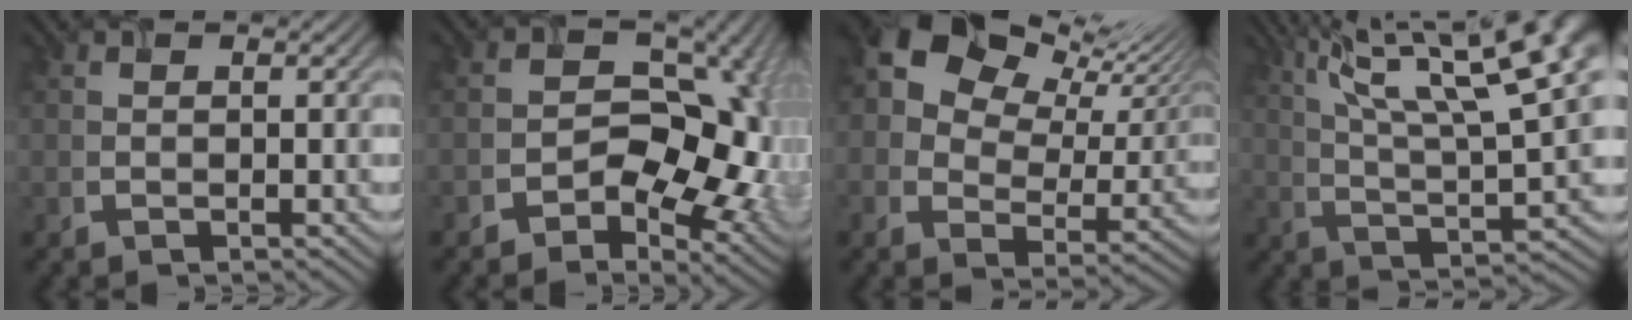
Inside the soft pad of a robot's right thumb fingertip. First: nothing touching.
{"total": 13.9, "force": [-2.1, 10.0, 9.5], "torque": [-0.089, -0.016, -0.014]}
{"total": 14.7, "force": [8.8, 8.7, 7.9], "torque": [-0.161, 0.030, 0.148]}
{"total": 16.8, "force": [8.5, 4.4, 13.9], "torque": [-0.234, 0.024, 0.146]}